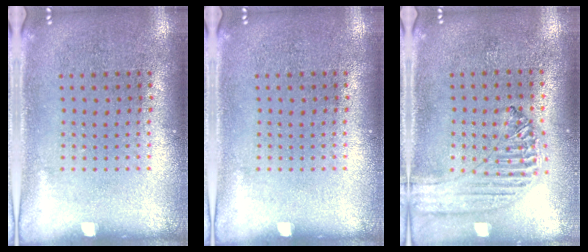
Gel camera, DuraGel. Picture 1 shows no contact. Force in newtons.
{"total": 0.0}
{"total": 1.3, "press": 1.3, "slide": 0.1}